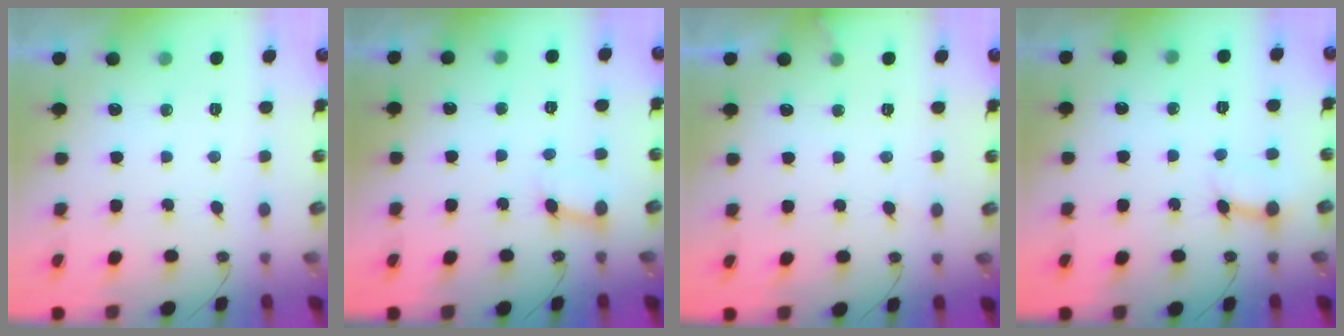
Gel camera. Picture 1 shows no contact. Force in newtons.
{"total": 3.5, "press": 3.5, "slide": 0.3}
{"total": 5.1, "press": 5.0, "slide": 0.3}
{"total": 5.3, "press": 5.2, "slide": 0.6}